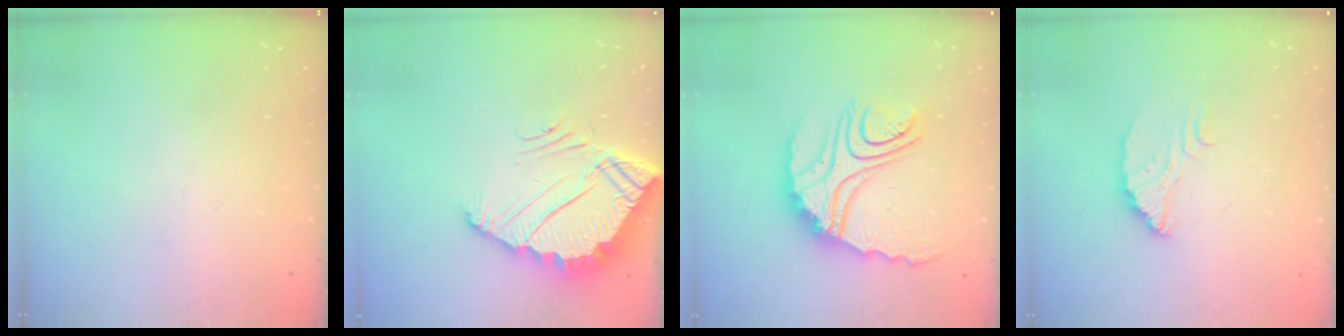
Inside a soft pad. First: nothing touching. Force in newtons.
{"total": 7.2, "press": 7.2, "slide": 0.4}
{"total": 16.4, "press": 16.3, "slide": 1.3}
{"total": 4.4, "press": 4.4, "slide": 0.3}